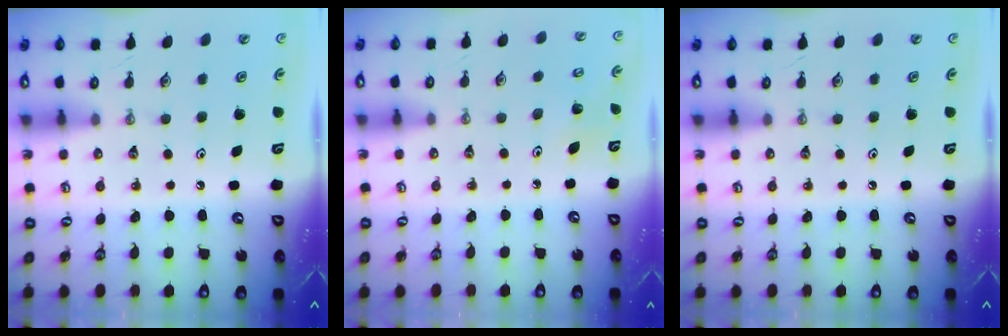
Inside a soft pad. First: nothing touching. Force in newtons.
{"total": 2.7, "press": 2.7, "slide": 0.5}
{"total": 0.0}